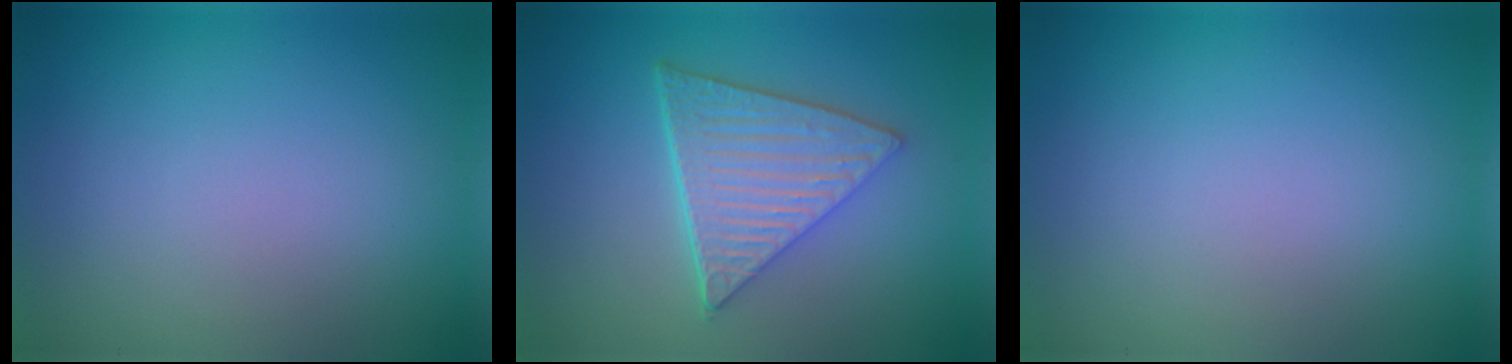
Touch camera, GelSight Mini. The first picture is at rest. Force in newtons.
{"total": 6.3, "press": 4.7, "slide": 4.2}
{"total": 0.0}